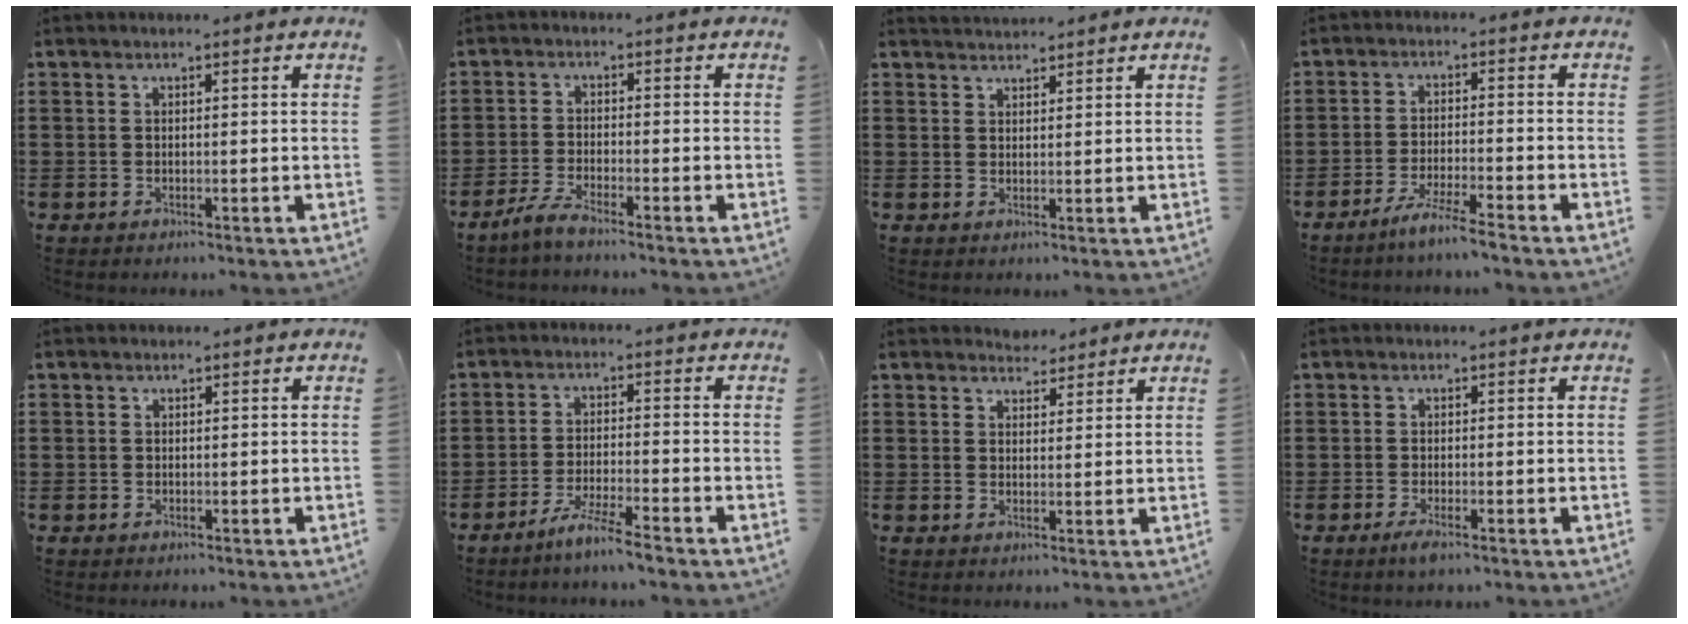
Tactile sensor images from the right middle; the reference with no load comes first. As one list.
[{"total": 3.0, "force": [-2.5, 0.1, 1.6], "torque": [-0.049, -0.005, -0.053]}, {"total": 1.8, "force": [1.8, 0.1, -0.2], "torque": [-0.001, 0.001, 0.035]}, {"total": 4.4, "force": [-3.8, -0.5, 2.2], "torque": [-0.042, -0.007, -0.072]}, {"total": 0.6, "force": [-0.2, 0.6, 0.0], "torque": [-0.001, 0.005, -0.006]}, {"total": 4.8, "force": [-4.2, -0.5, 2.2], "torque": [-0.043, -0.007, -0.079]}, {"total": 2.4, "force": [2.4, 0.5, -0.3], "torque": [0.006, -0.005, 0.045]}, {"total": 1.7, "force": [-0.9, 0.3, 1.5], "torque": [-0.032, -0.007, -0.018]}]